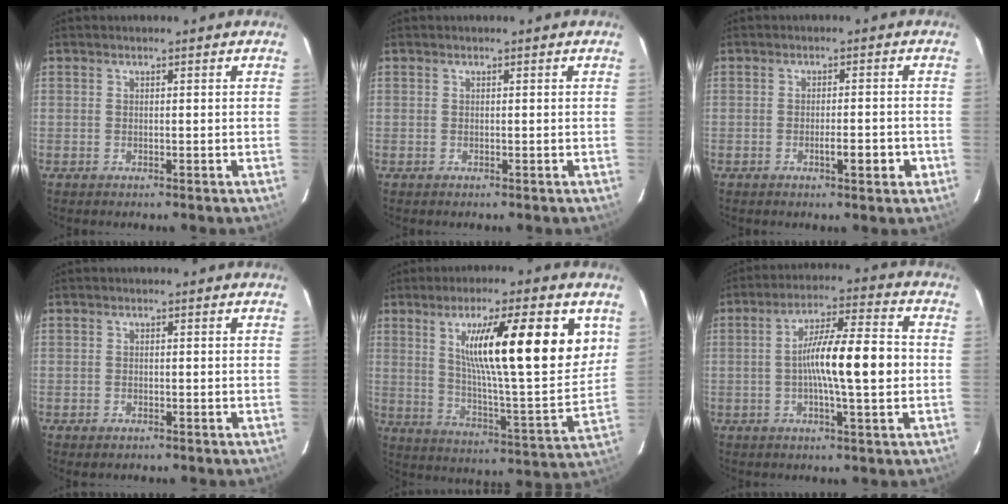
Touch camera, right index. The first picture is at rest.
{"total": 0.0}
{"total": 4.1, "force": [-1.6, 1.0, 3.6], "torque": [-0.057, 0.002, -0.021]}
{"total": 1.5, "force": [-0.8, 0.9, 0.9], "torque": [-0.021, 0.000, -0.008]}
{"total": 20.7, "force": [7.6, 2.7, 19.1], "torque": [-0.287, -0.002, 0.117]}
{"total": 12.6, "force": [-0.9, 1.4, 12.5], "torque": [-0.212, 0.018, -0.018]}